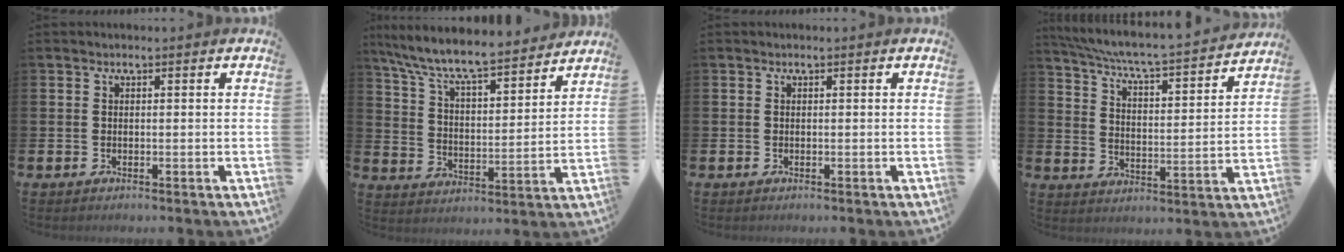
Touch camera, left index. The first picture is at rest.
{"total": 8.8, "force": [8.2, 1.0, 2.9], "torque": [-0.097, -0.062, 0.141]}
{"total": 0.0}
{"total": 6.2, "force": [5.8, 0.1, 2.0], "torque": [-0.061, -0.055, 0.093]}